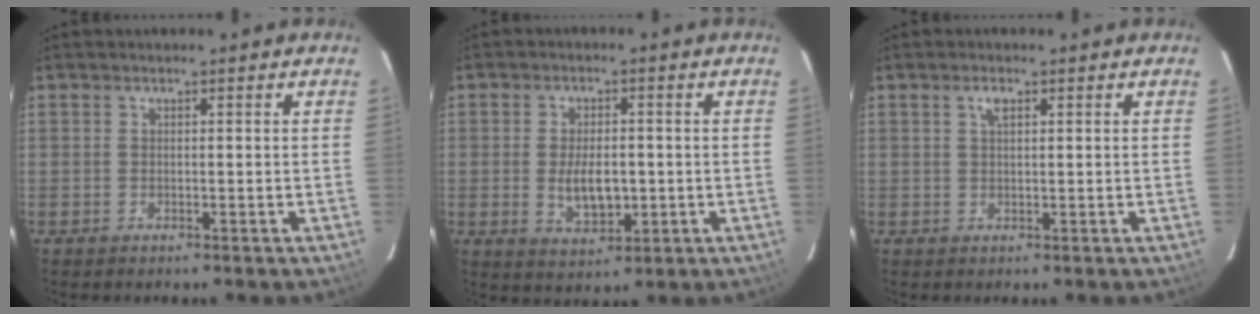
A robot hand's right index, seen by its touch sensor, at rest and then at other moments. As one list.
[{"total": 6.9, "force": [-0.8, 3.7, 5.8], "torque": [-0.110, -0.008, -0.006]}, {"total": 1.8, "force": [0.8, 0.7, 1.4], "torque": [-0.027, 0.005, 0.015]}]